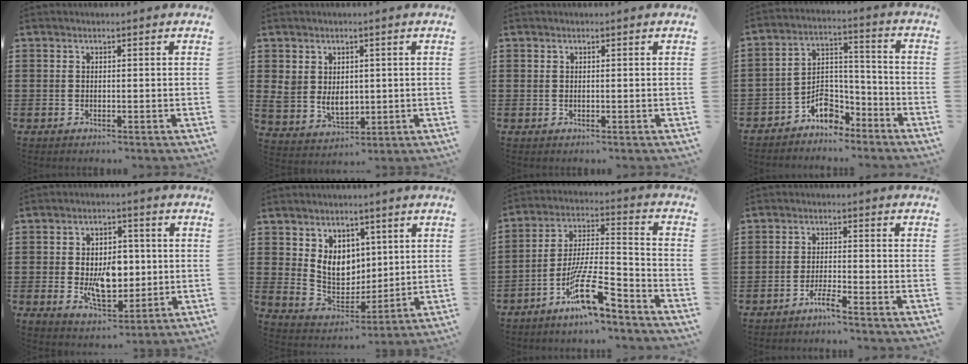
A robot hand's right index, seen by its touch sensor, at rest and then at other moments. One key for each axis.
{"total": 5.0, "fx": 0.8, "fy": 4.2, "fz": 2.7, "tx": -0.063, "ty": 0.012, "tz": 0.018}
{"total": 0.0}
{"total": 6.3, "fx": -4.9, "fy": 3.1, "fz": 2.2, "tx": -0.039, "ty": 0.012, "tz": -0.096}
{"total": 8.1, "fx": -0.1, "fy": 5.2, "fz": 6.2, "tx": -0.101, "ty": 0.006, "tz": -0.006}
{"total": 7.3, "fx": 2.7, "fy": 5.9, "fz": 3.5, "tx": -0.073, "ty": 0.004, "tz": 0.051}
{"total": 12.4, "fx": -8.5, "fy": 2.0, "fz": 8.7, "tx": -0.164, "ty": 0.014, "tz": -0.161}
{"total": 2.9, "fx": -2.4, "fy": -0.1, "fz": 1.5, "tx": -0.034, "ty": 0.002, "tz": -0.047}